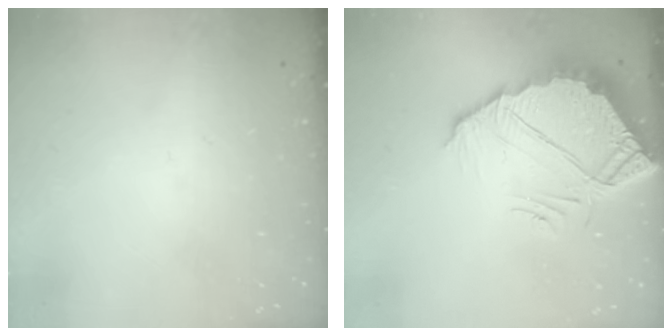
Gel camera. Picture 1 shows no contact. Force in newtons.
{"total": 6.7, "press": 6.7, "slide": 0.3}